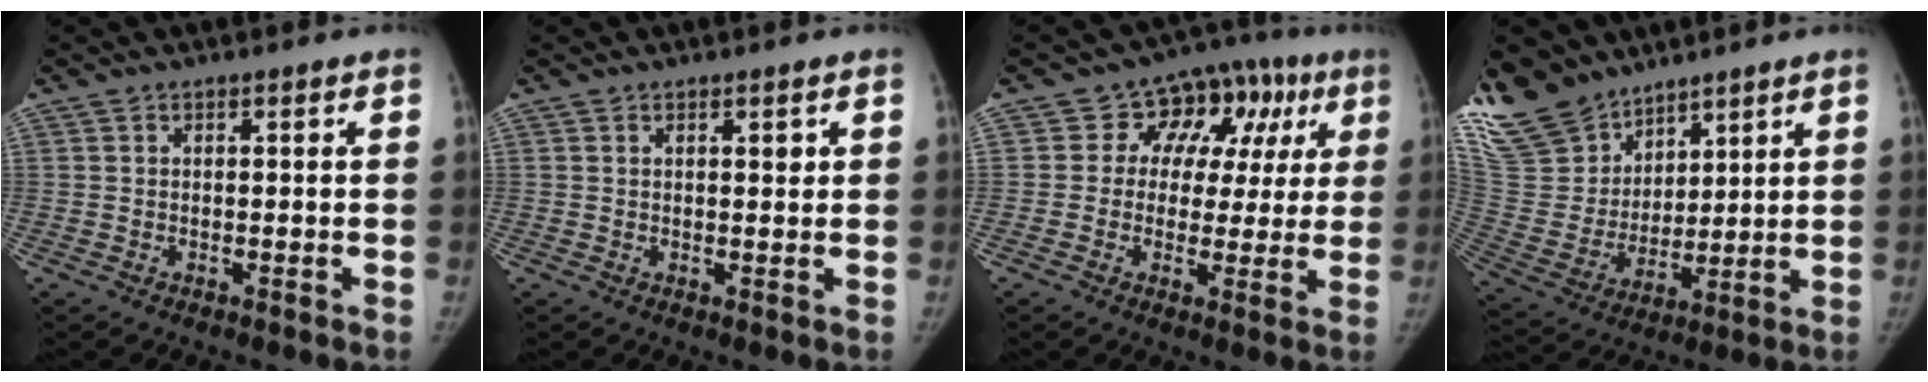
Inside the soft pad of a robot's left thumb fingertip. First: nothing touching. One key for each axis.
{"total": 1.4, "fx": 0.6, "fy": 0.5, "fz": 1.1, "tx": -0.010, "ty": -0.002, "tz": 0.009}
{"total": 11.9, "fx": 3.5, "fy": 9.5, "fz": 6.2, "tx": -0.014, "ty": 0.017, "tz": 0.040}
{"total": 19.5, "fx": 15.4, "fy": 10.3, "fz": 6.1, "tx": -0.116, "ty": -0.052, "tz": 0.312}